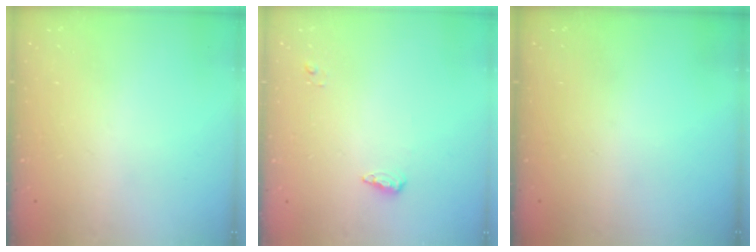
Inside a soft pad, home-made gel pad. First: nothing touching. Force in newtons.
{"total": 5.6, "press": 5.4, "slide": 1.2}
{"total": 0.0}